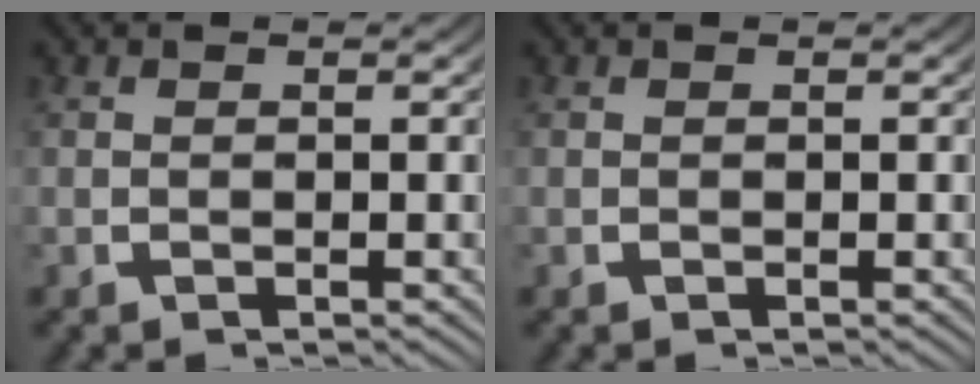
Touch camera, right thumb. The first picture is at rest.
{"total": 0.0}